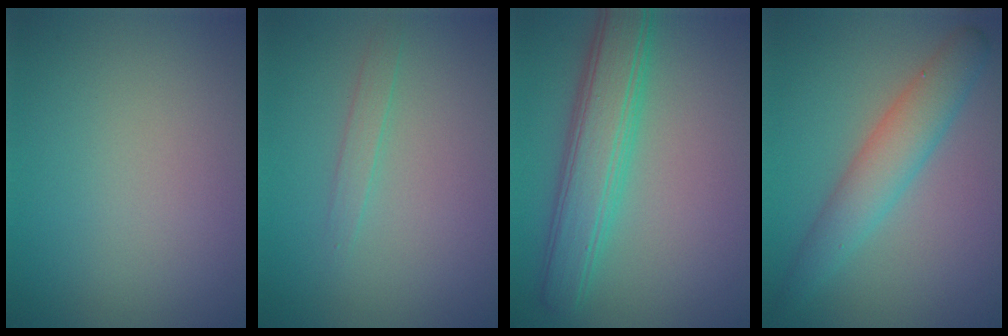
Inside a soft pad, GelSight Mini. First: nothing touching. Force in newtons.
{"total": 1.2, "press": 1.2, "slide": 0.1}
{"total": 5.7, "press": 5.7, "slide": 0.1}
{"total": 4.1, "press": 4.1, "slide": 0.4}